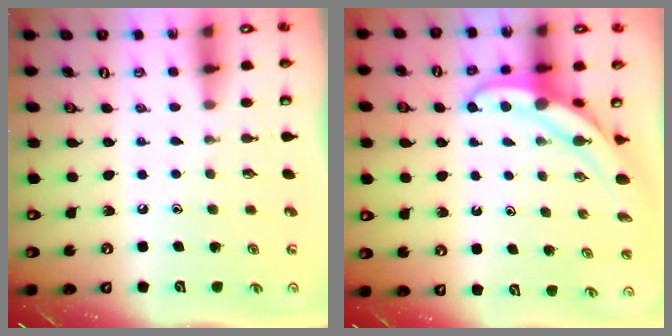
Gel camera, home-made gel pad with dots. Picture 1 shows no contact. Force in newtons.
{"total": 5.8, "press": 5.8, "slide": 0.4}